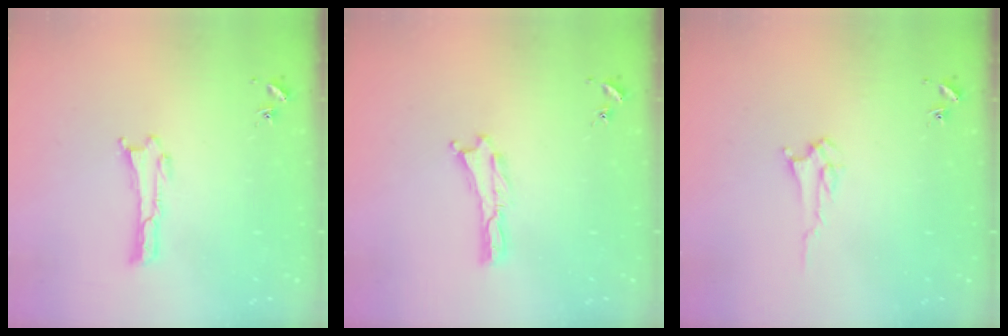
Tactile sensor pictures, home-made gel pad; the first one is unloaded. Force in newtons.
{"total": 0.0}
{"total": 2.8, "press": 2.8, "slide": 0.4}